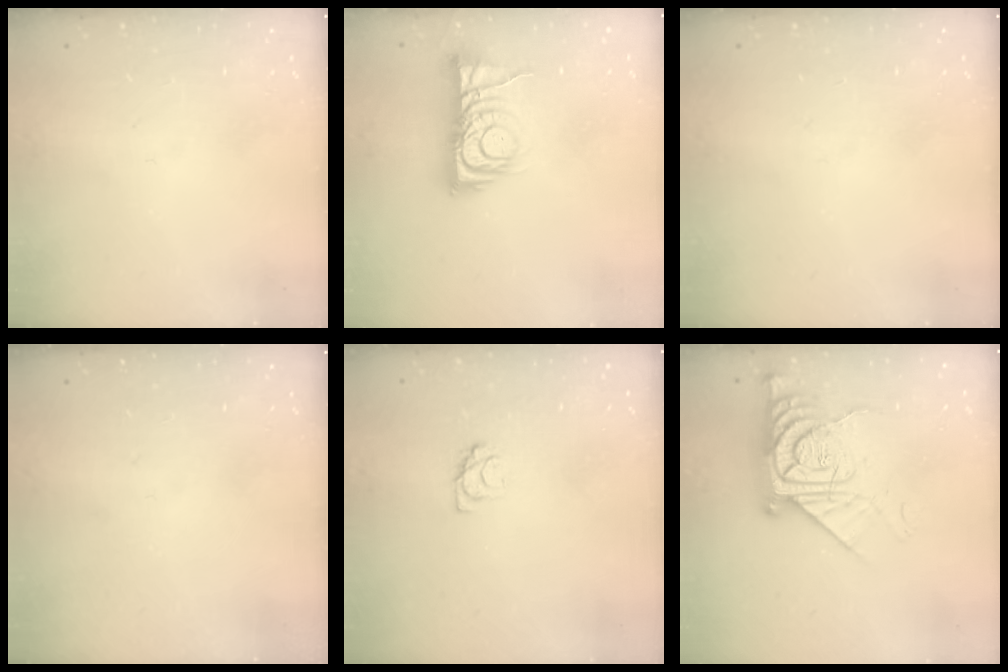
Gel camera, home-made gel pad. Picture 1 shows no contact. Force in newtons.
{"total": 10.0, "press": 10.0, "slide": 0.3}
{"total": 0.0}
{"total": 0.0}
{"total": 3.6, "press": 3.6, "slide": 0.4}
{"total": 14.0, "press": 13.9, "slide": 1.4}